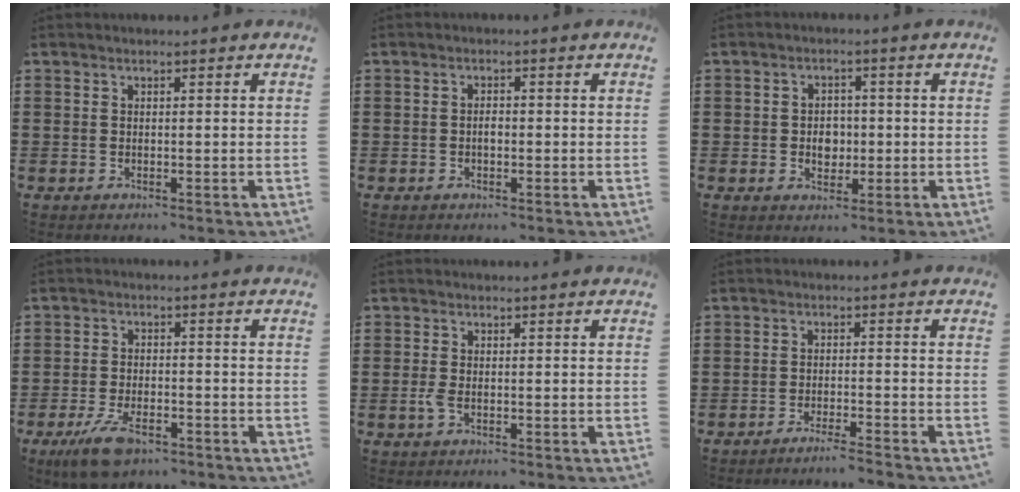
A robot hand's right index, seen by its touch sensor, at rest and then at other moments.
{"total": 1.4, "force": [-0.3, 0.6, 1.2], "torque": [-0.024, 0.001, -0.006]}
{"total": 3.4, "force": [-0.4, 2.7, 2.0], "torque": [-0.029, -0.001, -0.013]}
{"total": 6.3, "force": [-4.2, 2.1, 4.2], "torque": [-0.090, -0.004, -0.078]}
{"total": 1.6, "force": [-0.5, 0.6, 1.4], "torque": [-0.041, -0.007, -0.014]}
{"total": 2.5, "force": [-2.4, -0.5, 0.6], "torque": [-0.012, 0.000, -0.048]}